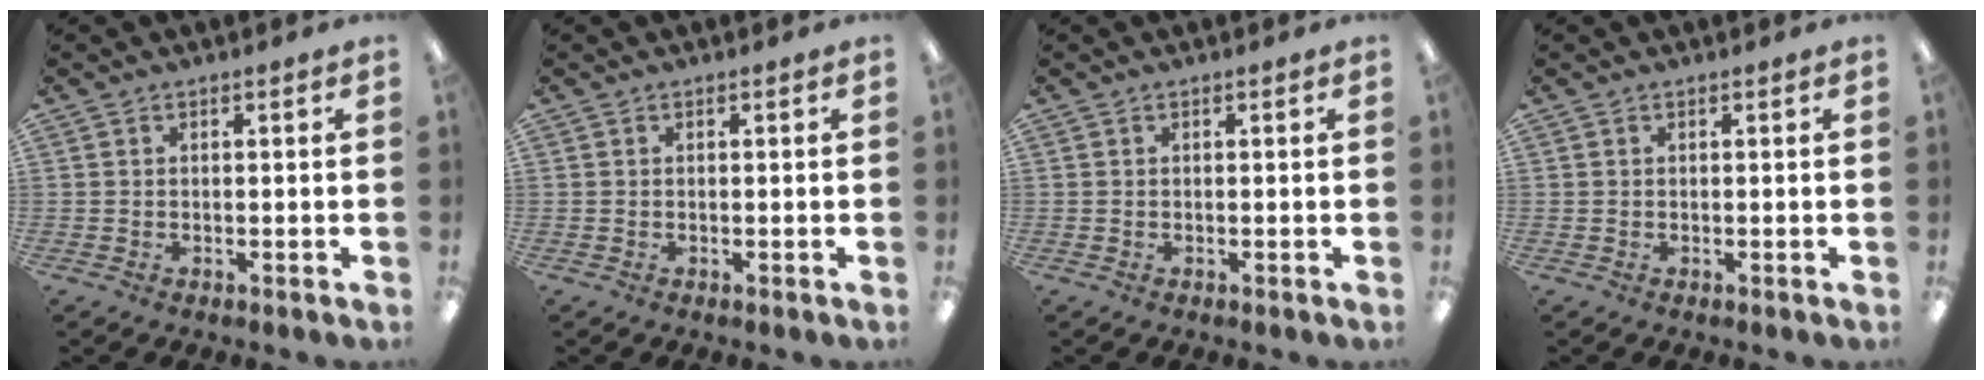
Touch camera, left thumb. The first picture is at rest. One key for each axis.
{"total": 0.0}
{"total": 0.0}
{"total": 0.0}